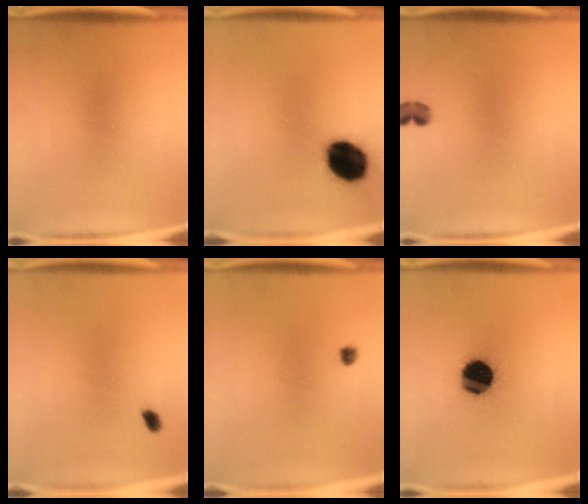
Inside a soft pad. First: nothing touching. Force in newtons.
{"total": 15.5}
{"total": 2.0}
{"total": 1.4}
{"total": 1.2}
{"total": 16.2}